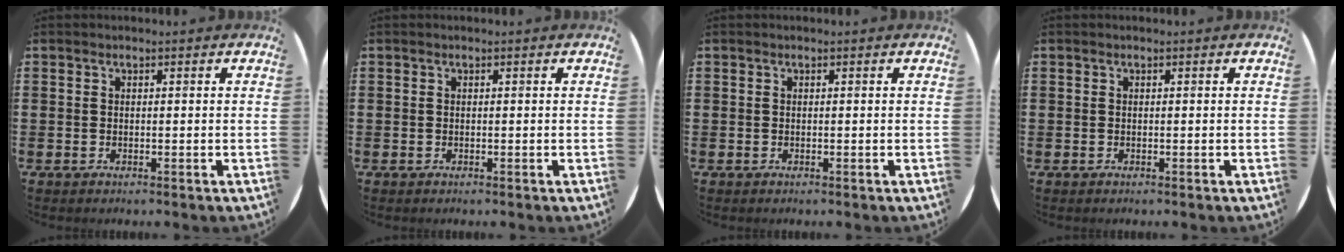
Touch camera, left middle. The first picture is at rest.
{"total": 0.0}
{"total": 0.0}
{"total": 0.0}